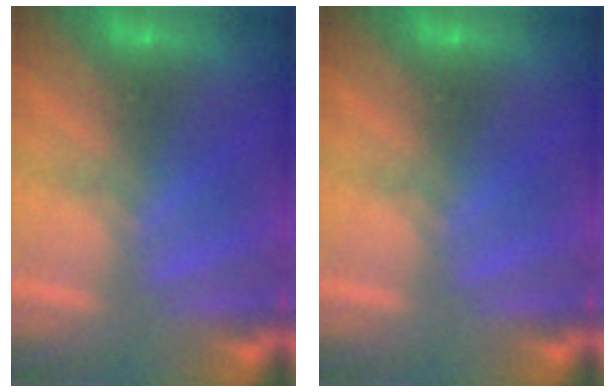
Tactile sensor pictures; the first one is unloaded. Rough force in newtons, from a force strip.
{"total": 0.0}